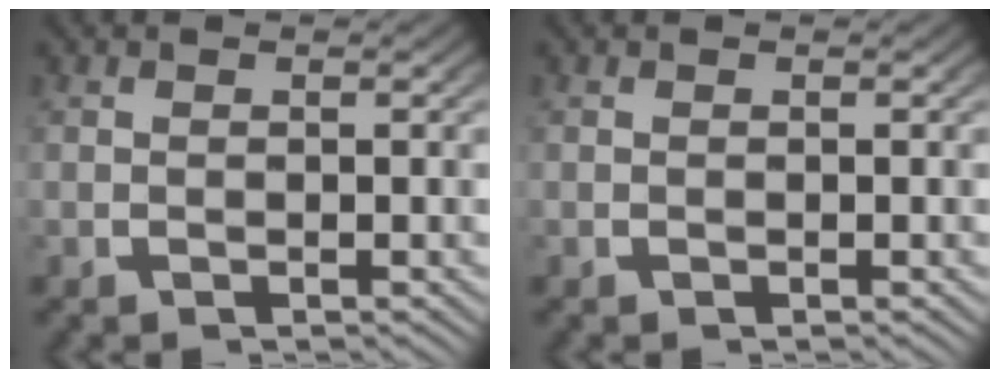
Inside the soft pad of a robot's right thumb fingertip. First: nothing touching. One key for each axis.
{"total": 0.0}